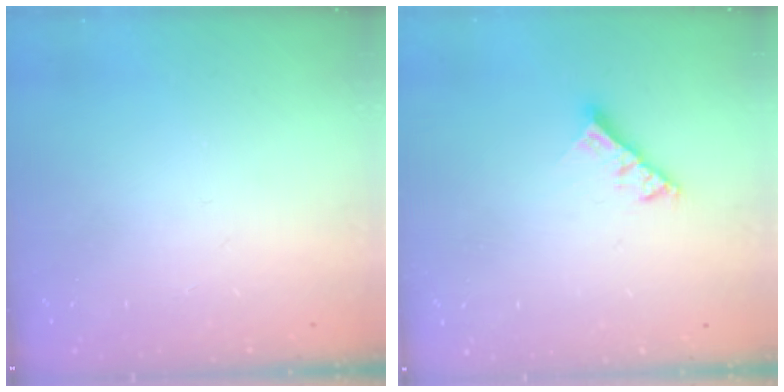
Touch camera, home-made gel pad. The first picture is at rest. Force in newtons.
{"total": 6.6, "press": 6.6, "slide": 0.6}